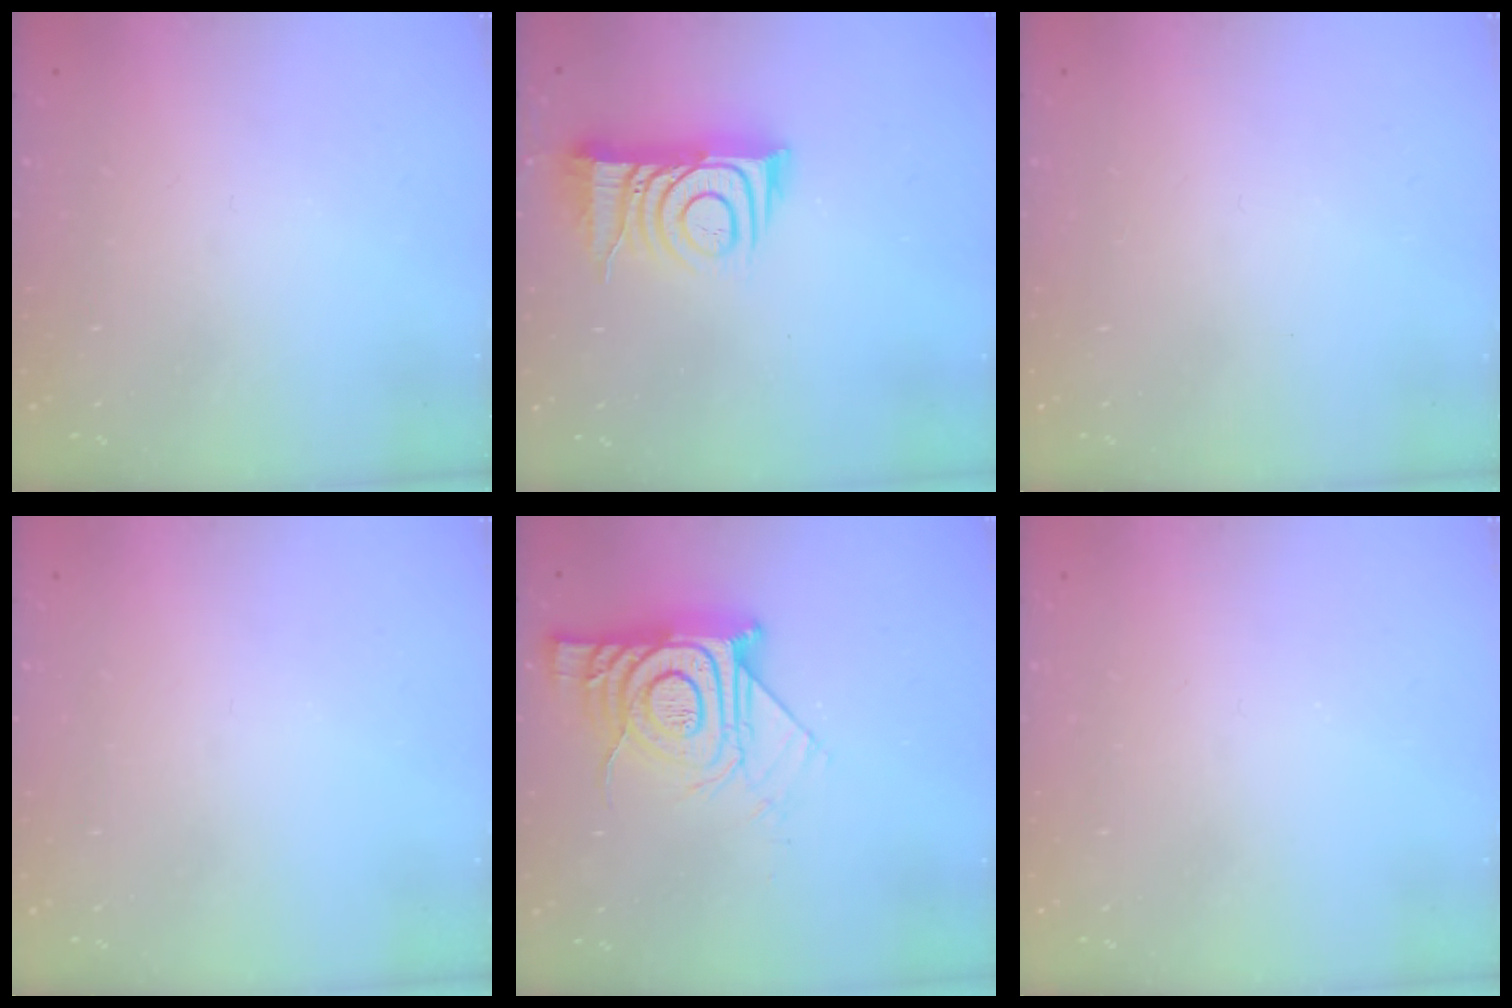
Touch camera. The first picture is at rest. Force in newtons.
{"total": 12.0, "press": 12.0, "slide": 1.1}
{"total": 1.6, "press": 1.6, "slide": 0.1}
{"total": 0.0}
{"total": 15.3, "press": 15.2, "slide": 1.1}
{"total": 2.2, "press": 2.1, "slide": 0.4}